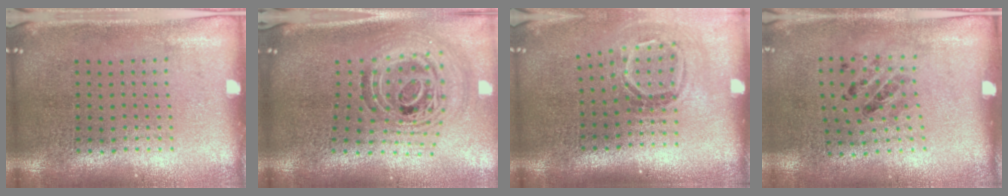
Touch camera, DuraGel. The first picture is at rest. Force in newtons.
{"total": 1.8, "press": 1.5, "slide": 1.0}
{"total": 1.7, "press": 1.2, "slide": 1.3}
{"total": 1.3, "press": 0.6, "slide": 1.2}